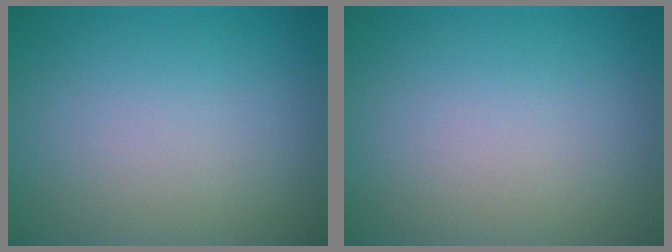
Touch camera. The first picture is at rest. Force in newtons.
{"total": 0.0}